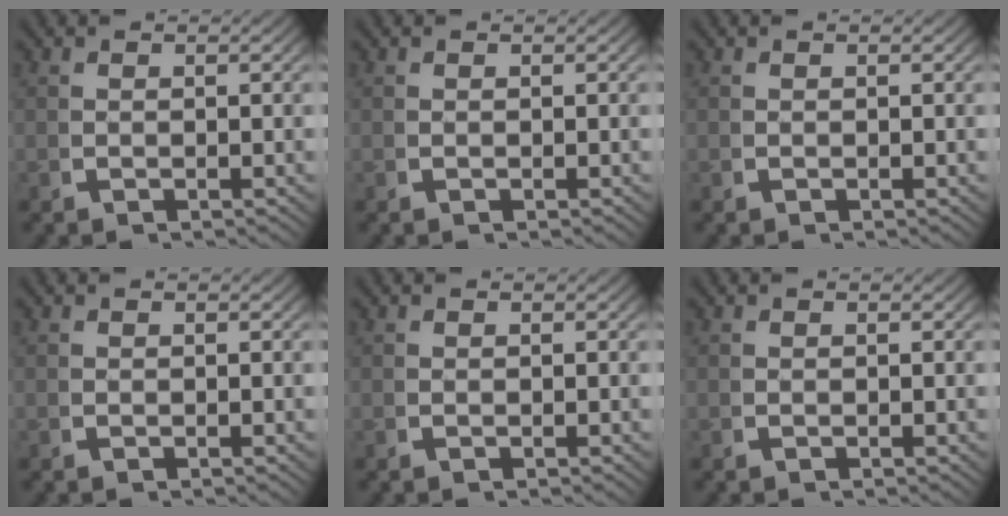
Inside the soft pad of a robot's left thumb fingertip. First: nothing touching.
{"total": 0.0}
{"total": 0.0}
{"total": 0.0}
{"total": 0.0}
{"total": 0.0}